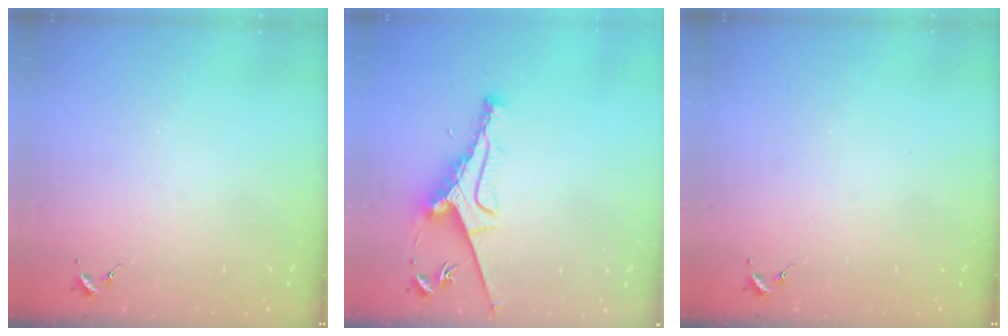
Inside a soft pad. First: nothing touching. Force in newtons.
{"total": 9.7, "press": 9.6, "slide": 0.8}
{"total": 0.0}